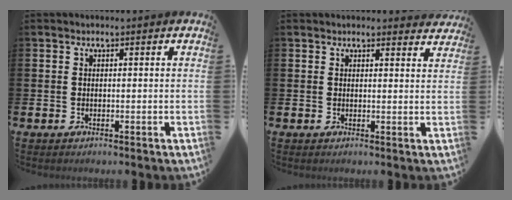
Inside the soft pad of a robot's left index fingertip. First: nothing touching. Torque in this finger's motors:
{"motor_torque": [-0.45, -1.23, 0.05, 0.09]}